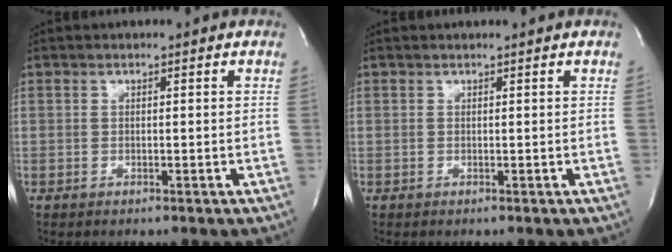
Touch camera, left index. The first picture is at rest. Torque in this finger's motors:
{"motor_torque": [0.64, 0.24, 0.02, 0.00]}